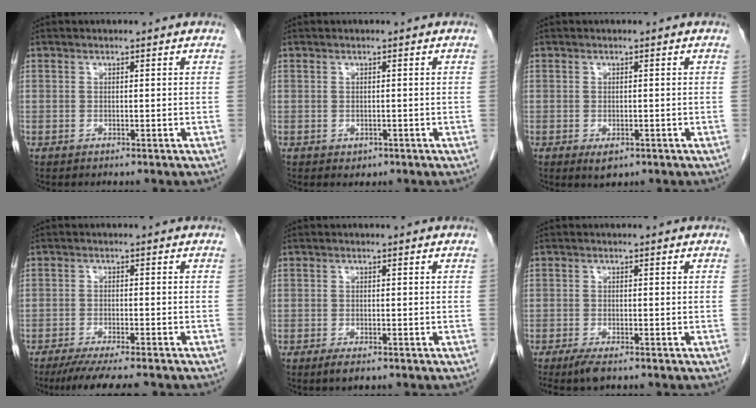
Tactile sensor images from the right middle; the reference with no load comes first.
{"total": 1.0, "force": [-0.4, 0.8, 0.4], "torque": [-0.004, 0.001, 0.000]}
{"total": 2.1, "force": [-1.0, 1.1, 1.5], "torque": [-0.021, -0.001, -0.007]}
{"total": 9.2, "force": [-7.7, 0.9, 5.0], "torque": [-0.069, -0.017, -0.117]}
{"total": 1.9, "force": [-1.2, 0.6, 1.4], "torque": [-0.026, -0.003, -0.017]}
{"total": 3.1, "force": [-2.2, 0.6, 2.1], "torque": [-0.043, -0.009, -0.038]}